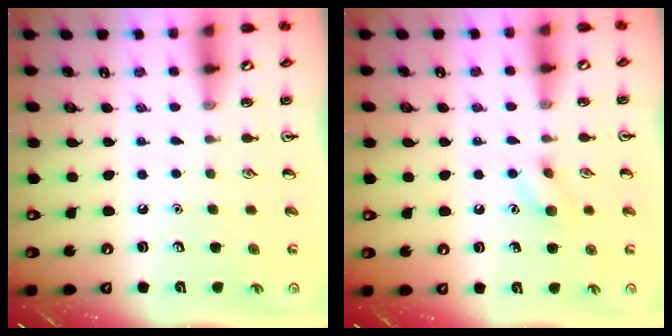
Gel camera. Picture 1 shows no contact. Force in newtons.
{"total": 6.7, "press": 6.6, "slide": 1.3}